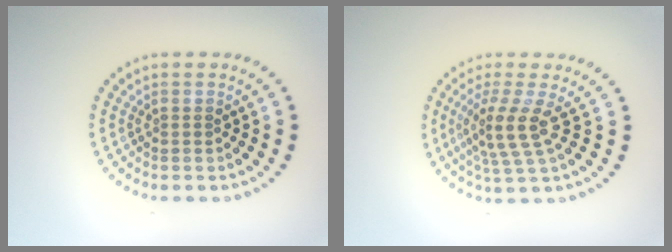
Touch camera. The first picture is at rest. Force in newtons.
{"total": 3.4, "press": 2.8, "slide": 1.9}